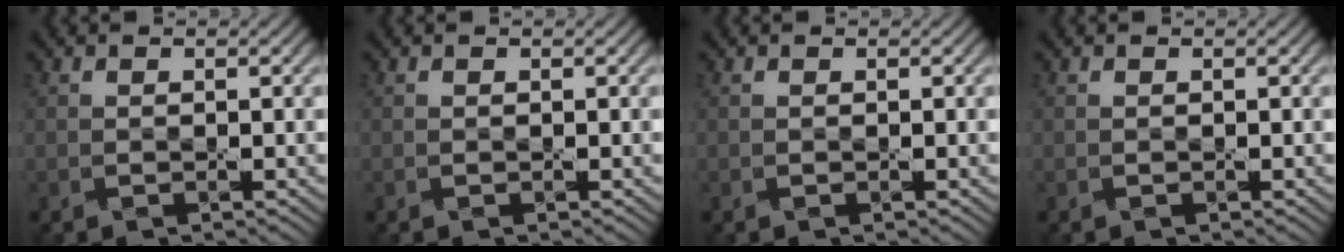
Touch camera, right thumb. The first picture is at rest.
{"total": 0.0}
{"total": 0.0}
{"total": 0.0}